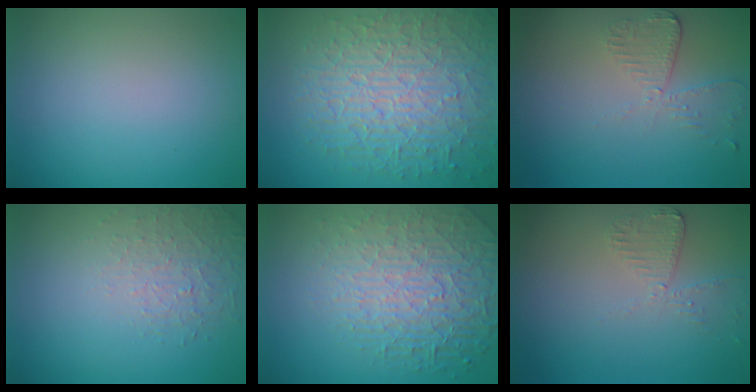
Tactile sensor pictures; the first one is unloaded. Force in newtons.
{"total": 10.1, "press": 6.6, "slide": 7.6}
{"total": 2.6, "press": 2.3, "slide": 1.2}
{"total": 1.5, "press": 0.8, "slide": 1.3}
{"total": 8.1, "press": 5.6, "slide": 5.8}
{"total": 2.0, "press": 2.0, "slide": 0.3}